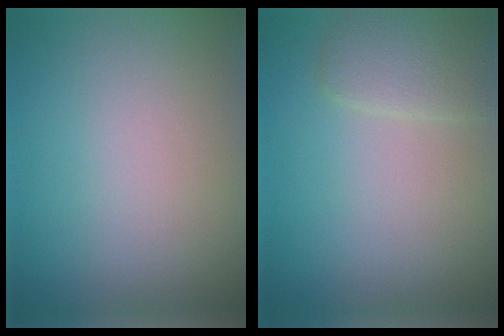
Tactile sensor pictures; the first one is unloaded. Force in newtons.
{"total": 2.4, "press": 2.4, "slide": 0.1}